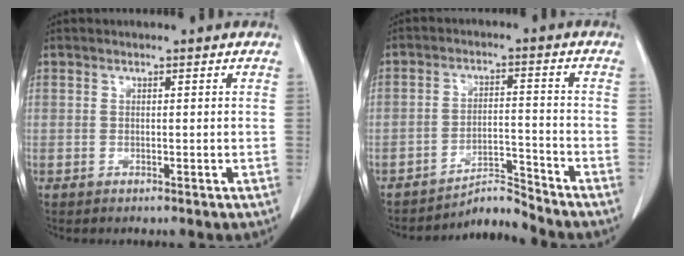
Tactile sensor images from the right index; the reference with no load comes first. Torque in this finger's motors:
{"motor_torque": [-0.77, -0.73, -0.43, -0.15]}